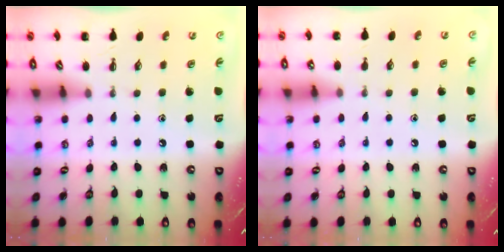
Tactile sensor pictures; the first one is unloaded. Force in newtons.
{"total": 5.6, "press": 5.2, "slide": 2.2}